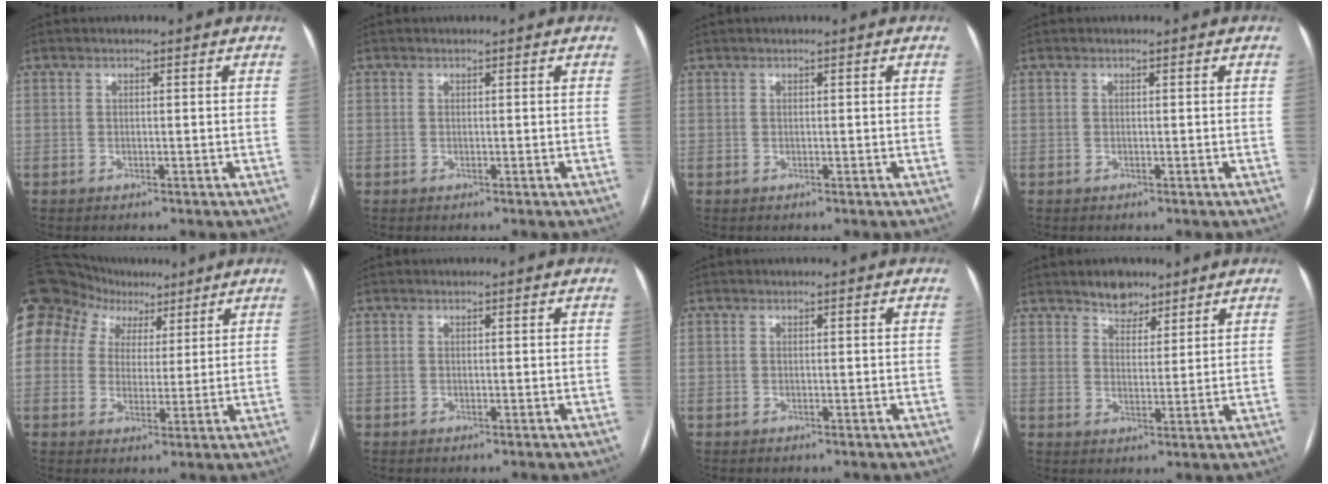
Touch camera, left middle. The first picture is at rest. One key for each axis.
{"total": 0.0}
{"total": 0.0}
{"total": 0.0}
{"total": 19.1, "fx": 10.3, "fy": 14.5, "fz": 6.8, "tx": -0.216, "ty": 0.081, "tz": 0.192}
{"total": 0.0}
{"total": 0.0}
{"total": 4.3, "fx": 3.5, "fy": 2.3, "fz": 1.2, "tx": -0.017, "ty": 0.002, "tz": 0.058}